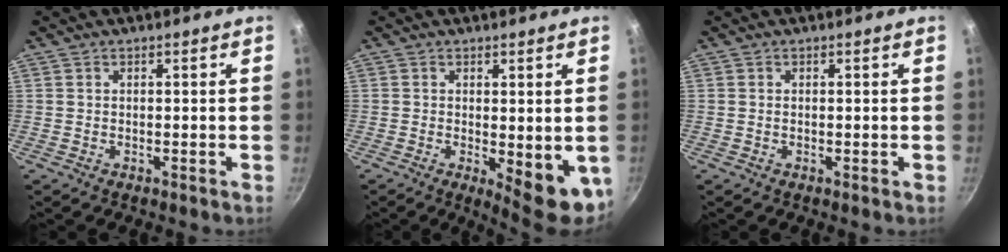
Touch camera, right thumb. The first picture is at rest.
{"total": 9.0, "force": [-1.1, 3.4, 8.2], "torque": [-0.088, -0.009, -0.004]}
{"total": 0.0}